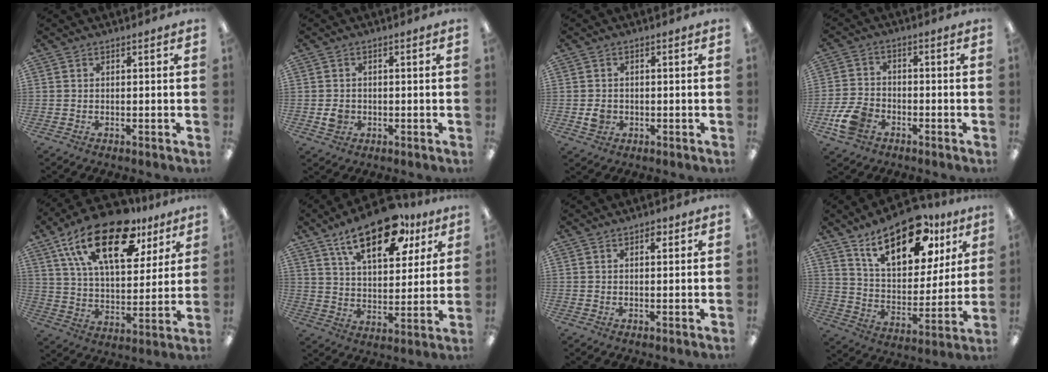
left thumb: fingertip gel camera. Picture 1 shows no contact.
{"total": 3.1, "force": [-0.5, 2.8, 1.4], "torque": [-0.015, 0.002, -0.010]}
{"total": 3.2, "force": [-0.5, 2.8, 1.5], "torque": [-0.008, -0.002, -0.012]}
{"total": 8.2, "force": [-4.0, 5.6, 4.4], "torque": [-0.096, 0.016, -0.073]}
{"total": 23.7, "force": [13.6, 11.3, 15.8], "torque": [-0.277, -0.059, 0.235]}
{"total": 19.6, "force": [12.6, 8.8, 12.1], "torque": [-0.190, -0.055, 0.210]}
{"total": 2.2, "force": [1.2, 1.2, 1.4], "torque": [-0.006, -0.006, 0.016]}
{"total": 21.3, "force": [12.9, 10.4, 13.5], "torque": [-0.206, -0.059, 0.221]}